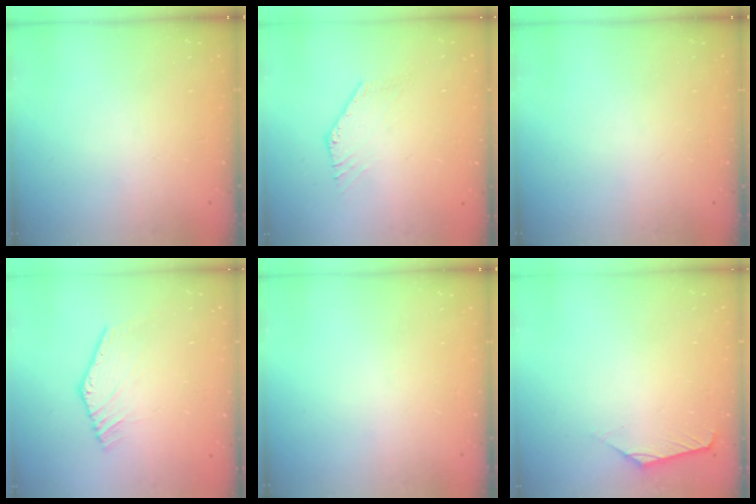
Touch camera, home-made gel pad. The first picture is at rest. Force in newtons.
{"total": 1.0, "press": 1.0, "slide": 0.2}
{"total": 0.0}
{"total": 2.5, "press": 2.5, "slide": 0.1}
{"total": 0.0}
{"total": 1.0, "press": 0.9, "slide": 0.3}